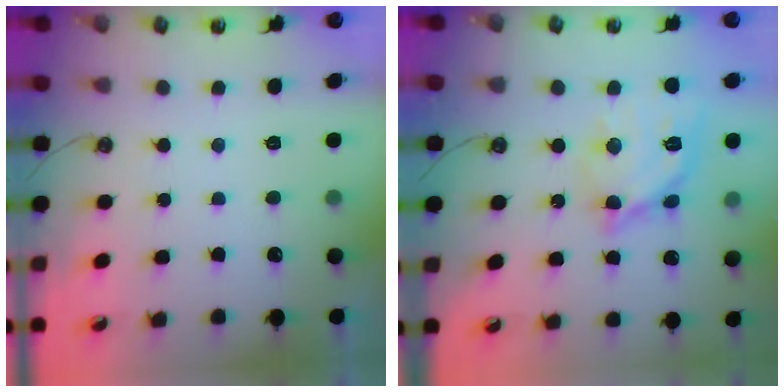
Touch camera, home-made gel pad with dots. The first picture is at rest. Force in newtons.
{"total": 15.3, "press": 15.2, "slide": 1.3}